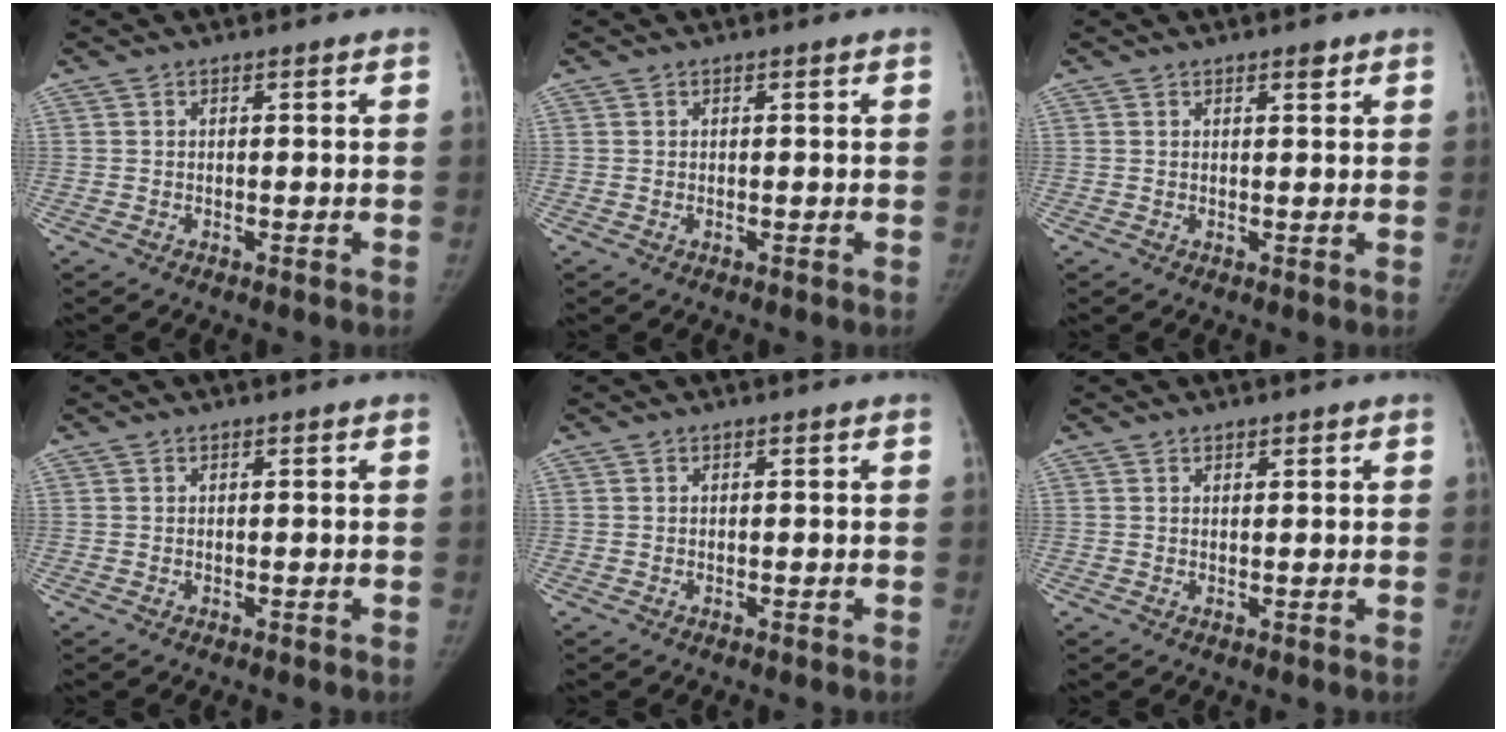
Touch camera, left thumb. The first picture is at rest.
{"total": 0.0}
{"total": 1.4, "force": [1.0, 0.5, 0.9], "torque": [-0.005, -0.005, 0.013]}
{"total": 0.0}
{"total": 0.0}
{"total": 0.9, "force": [0.7, 0.4, 0.3], "torque": [0.000, -0.004, 0.009]}